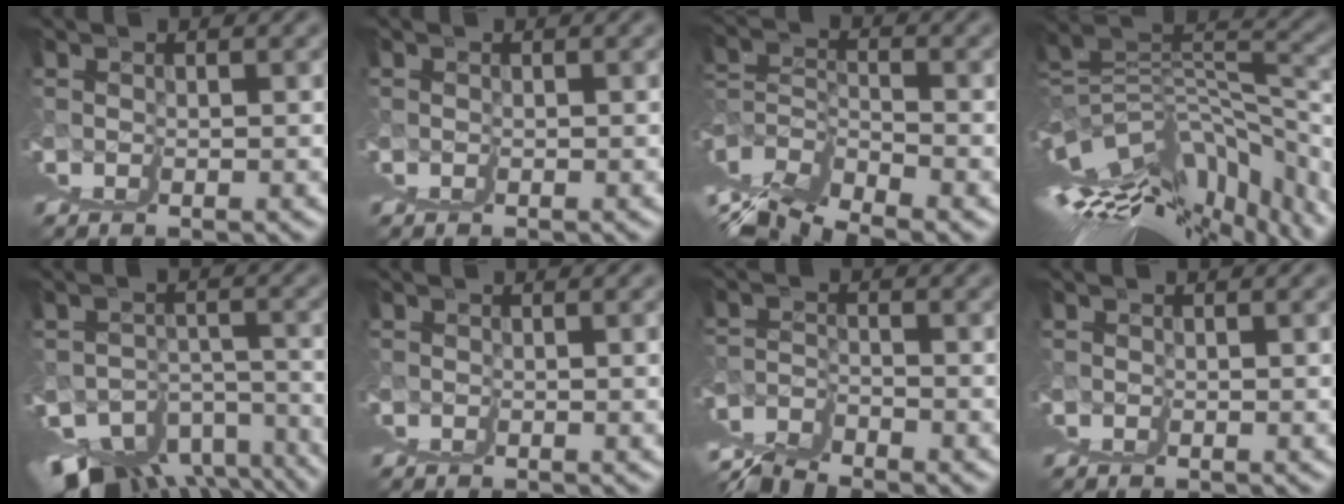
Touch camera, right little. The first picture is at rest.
{"total": 0.7, "force": [0.5, -0.3, -0.4], "torque": [0.011, 0.001, 0.007]}
{"total": 4.4, "force": [1.2, -1.5, 3.9], "torque": [-0.050, 0.003, 0.034]}
{"total": 12.1, "force": [1.5, 1.9, 11.9], "torque": [-0.151, 0.022, 0.041]}
{"total": 4.3, "force": [-3.6, -1.1, 2.2], "torque": [-0.015, -0.024, -0.026]}
{"total": 1.5, "force": [1.3, -0.7, -0.1], "torque": [0.010, 0.004, 0.022]}
{"total": 4.2, "force": [1.0, -3.8, 1.6], "torque": [-0.002, 0.018, 0.023]}
{"total": 1.2, "force": [1.1, -0.4, 0.1], "torque": [0.006, 0.001, 0.019]}